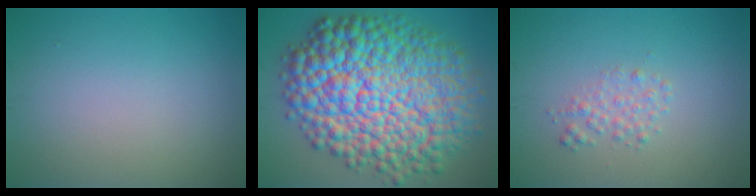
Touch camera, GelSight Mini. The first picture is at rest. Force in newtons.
{"total": 17.1, "press": 17.1, "slide": 0.1}
{"total": 1.5, "press": 1.5, "slide": 0.0}